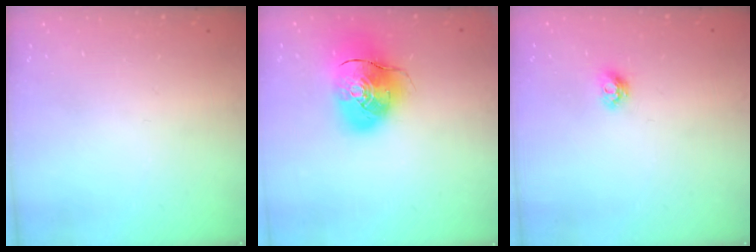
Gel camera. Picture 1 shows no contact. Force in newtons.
{"total": 13.0, "press": 12.8, "slide": 2.4}
{"total": 5.6, "press": 5.5, "slide": 0.7}